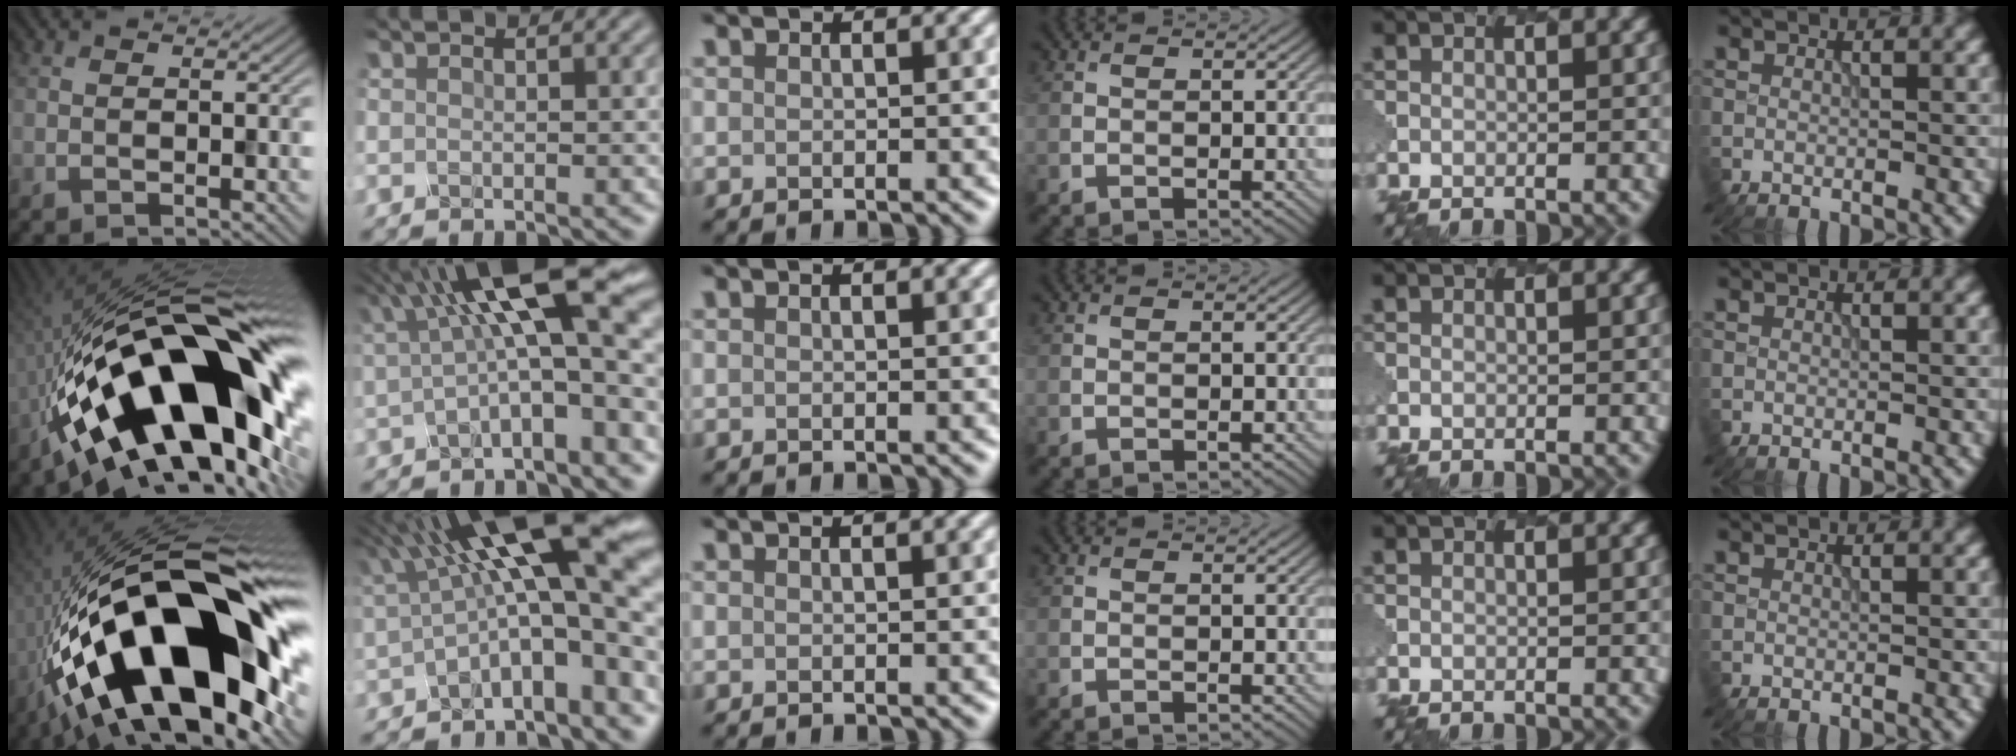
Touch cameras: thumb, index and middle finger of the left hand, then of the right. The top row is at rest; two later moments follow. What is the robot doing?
{"motion": "dispense", "object": "syringe"}